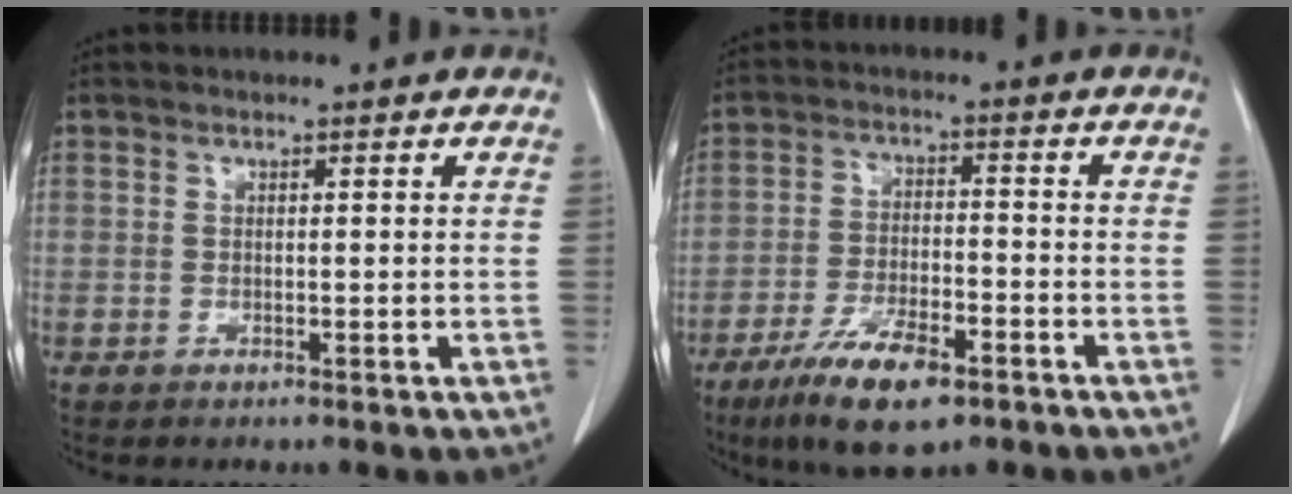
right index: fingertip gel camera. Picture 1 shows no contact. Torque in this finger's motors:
{"motor_torque": [1.08, -1.05, 0.42, 0.11]}